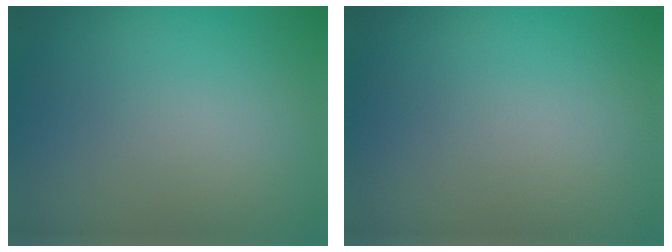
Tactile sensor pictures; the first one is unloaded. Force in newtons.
{"total": 0.0}